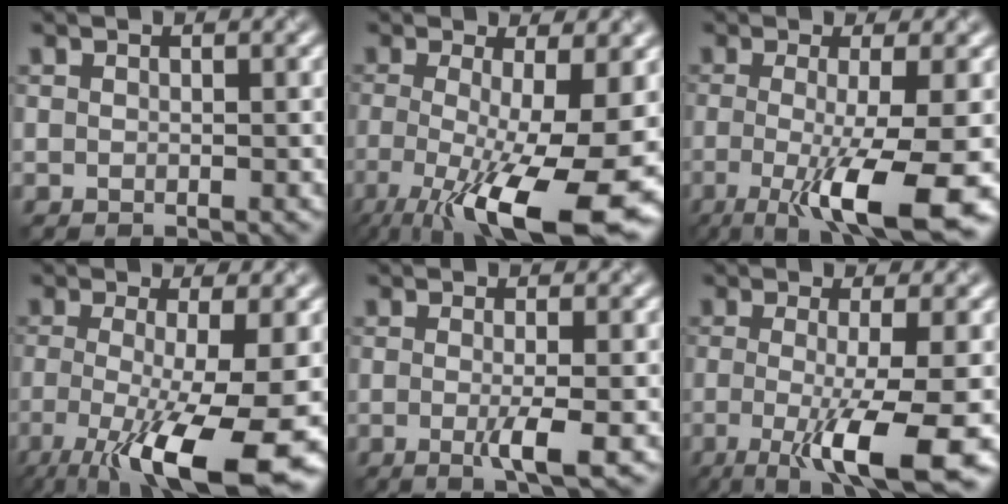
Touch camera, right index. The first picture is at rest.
{"total": 13.4, "force": [-4.1, 3.4, 12.3], "torque": [-0.177, -0.026, -0.058]}
{"total": 10.0, "force": [-2.7, 2.0, 9.4], "torque": [-0.121, -0.023, -0.043]}
{"total": 11.8, "force": [-4.1, 2.8, 10.7], "torque": [-0.161, -0.024, -0.061]}
{"total": 2.9, "force": [-0.8, 0.4, 2.8], "torque": [-0.043, -0.009, -0.014]}
{"total": 9.1, "force": [-2.4, 1.7, 8.6], "torque": [-0.114, -0.022, -0.040]}